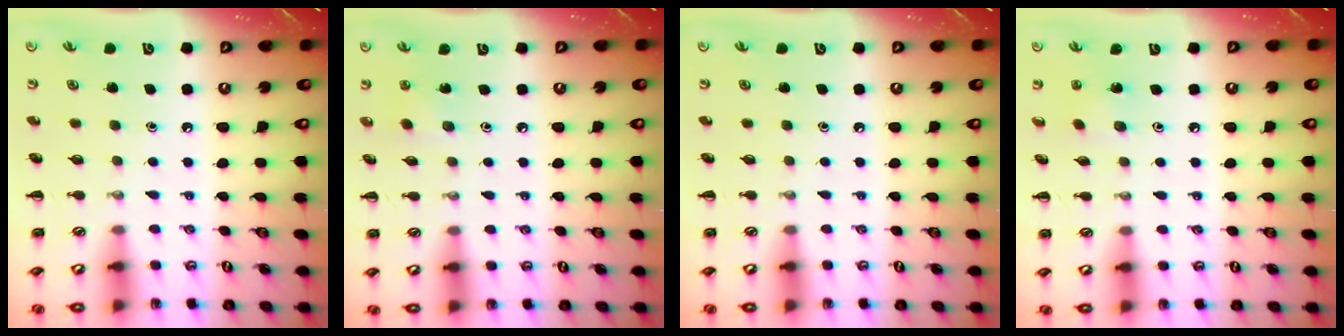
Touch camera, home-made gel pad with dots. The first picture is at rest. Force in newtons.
{"total": 2.7, "press": 2.6, "slide": 0.8}
{"total": 0.0}
{"total": 2.1, "press": 2.0, "slide": 0.8}